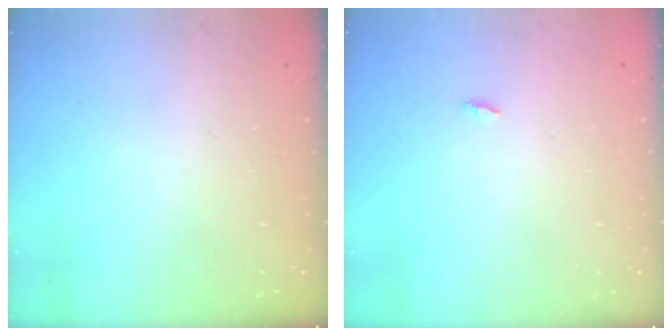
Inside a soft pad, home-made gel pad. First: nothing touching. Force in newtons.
{"total": 1.8, "press": 1.8, "slide": 0.2}